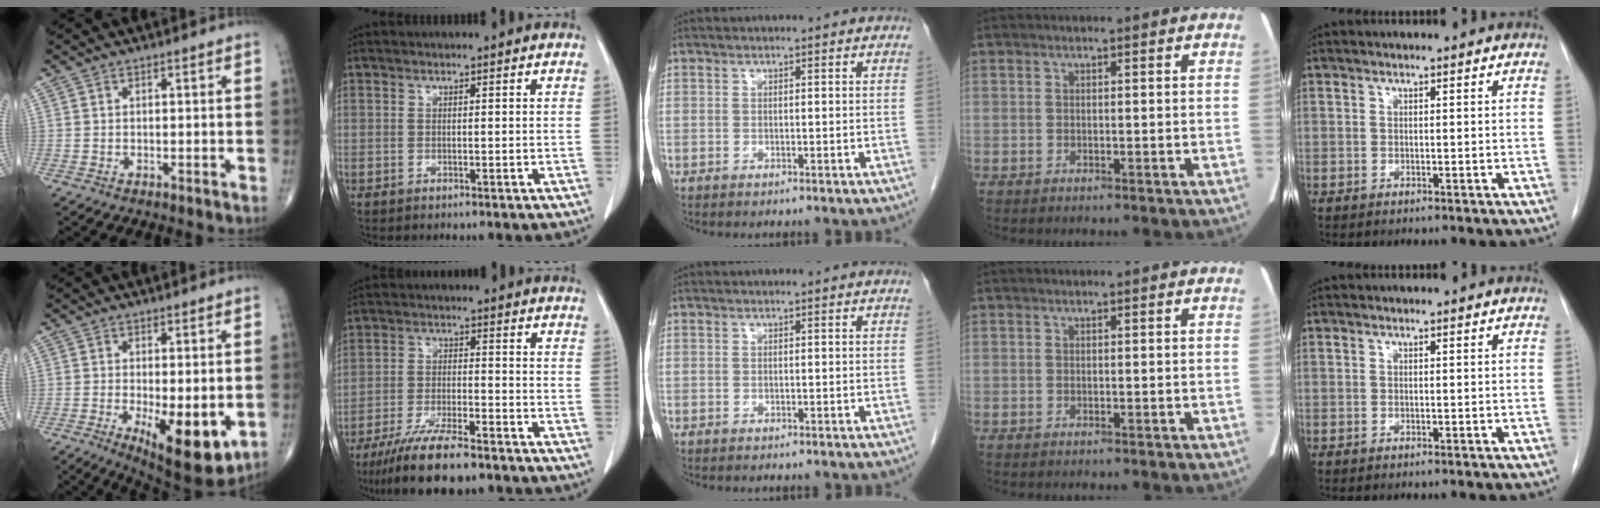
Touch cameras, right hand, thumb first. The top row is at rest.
{"thumb": {"total": 12.4, "force": [-3.0, 4.6, 11.1], "torque": [-0.154, -0.026, -0.031]}, "index": {"total": 12.1, "force": [-9.7, 2.0, 6.9], "torque": [-0.117, -0.026, -0.161]}}